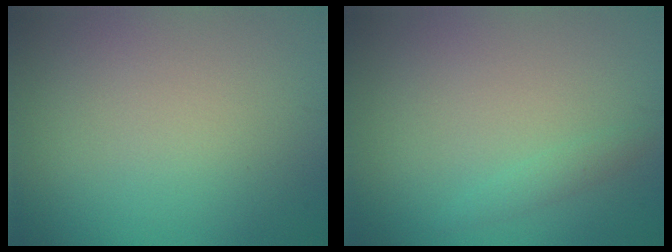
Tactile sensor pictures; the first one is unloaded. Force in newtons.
{"total": 1.0, "press": 1.0, "slide": 0.1}